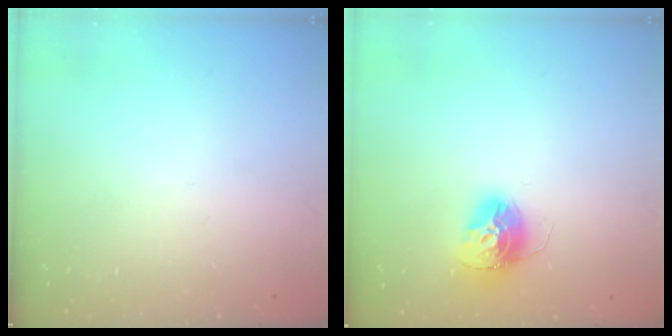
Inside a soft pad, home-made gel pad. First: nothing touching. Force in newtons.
{"total": 13.1, "press": 13.0, "slide": 1.1}